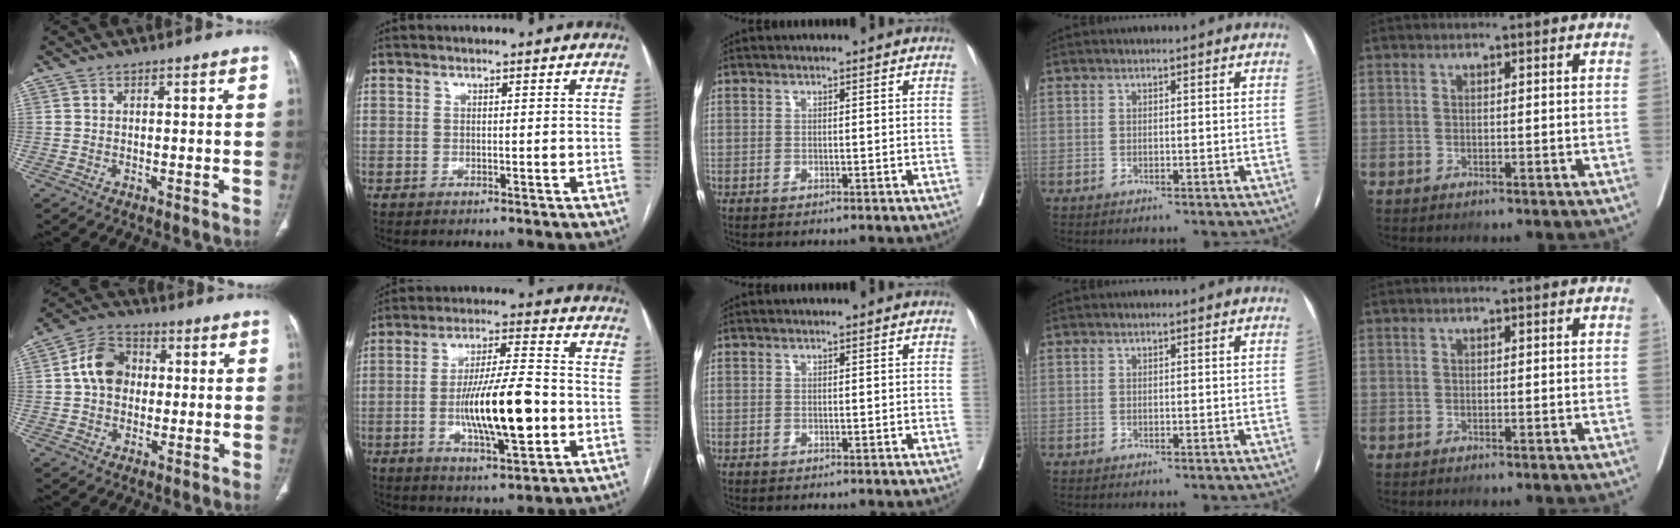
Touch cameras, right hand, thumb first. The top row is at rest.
{"thumb": {"total": 9.0, "force": [0.8, 7.1, 5.5], "torque": [-0.079, 0.021, 0.004]}, "index": {"total": 14.3, "force": [-2.9, 2.5, 13.8], "torque": [-0.247, -0.001, -0.045]}}